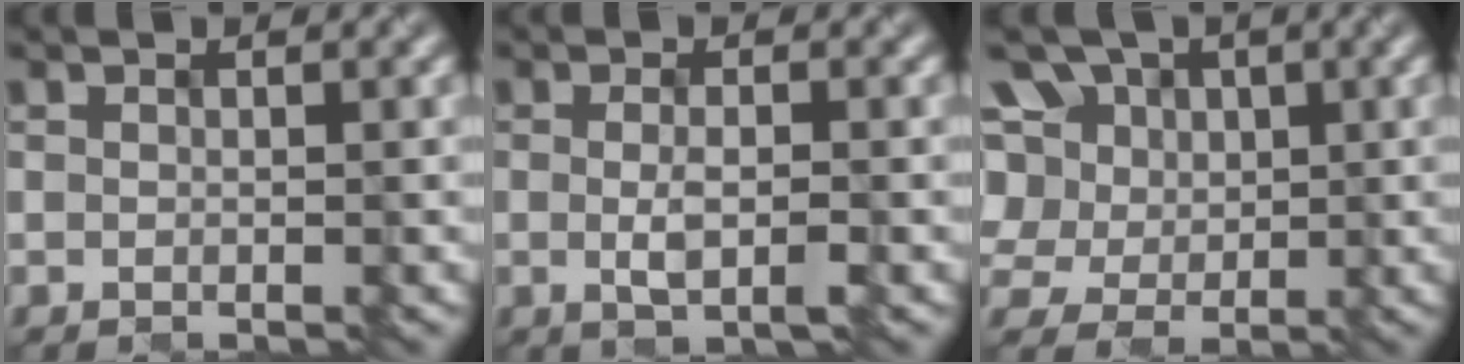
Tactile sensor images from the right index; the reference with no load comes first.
{"total": 2.1, "force": [-0.8, 0.3, 1.9], "torque": [-0.042, -0.003, -0.008]}
{"total": 9.9, "force": [3.2, 8.2, 4.6], "torque": [-0.108, 0.035, 0.039]}